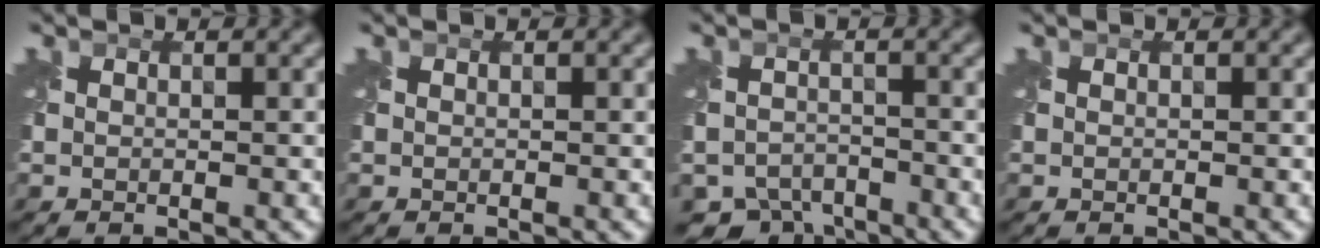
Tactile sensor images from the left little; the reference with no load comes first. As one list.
[{"total": 0.0}, {"total": 4.9, "force": [-4.2, 2.3, 0.9], "torque": [-0.008, -0.014, -0.073]}, {"total": 0.0}]